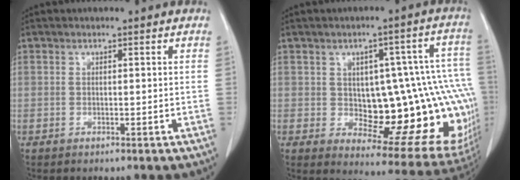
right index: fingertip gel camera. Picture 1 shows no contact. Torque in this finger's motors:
{"motor_torque": [0.79, -0.32, 0.41, 0.05]}